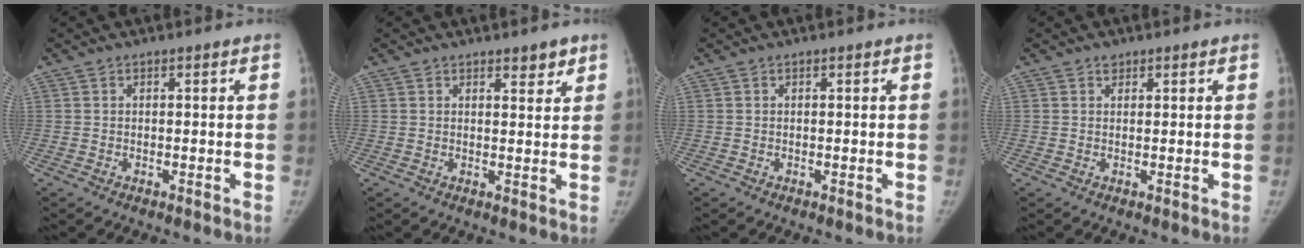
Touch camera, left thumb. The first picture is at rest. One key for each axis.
{"total": 2.8, "fx": 2.1, "fy": 1.2, "fz": 1.5, "tx": -0.007, "ty": -0.013, "tz": 0.029}
{"total": 0.0}
{"total": 1.1, "fx": 0.7, "fy": 0.7, "fz": 0.3, "tx": 0.003, "ty": -0.005, "tz": 0.010}